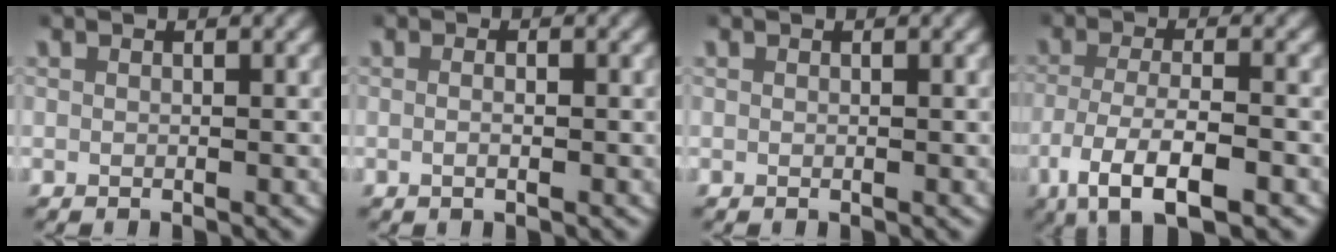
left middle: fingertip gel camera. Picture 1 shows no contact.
{"total": 1.0, "force": [-0.4, 0.1, 0.9], "torque": [-0.016, -0.001, -0.006]}
{"total": 0.0}
{"total": 6.7, "force": [-3.6, 2.5, 5.1], "torque": [-0.100, -0.023, -0.047]}